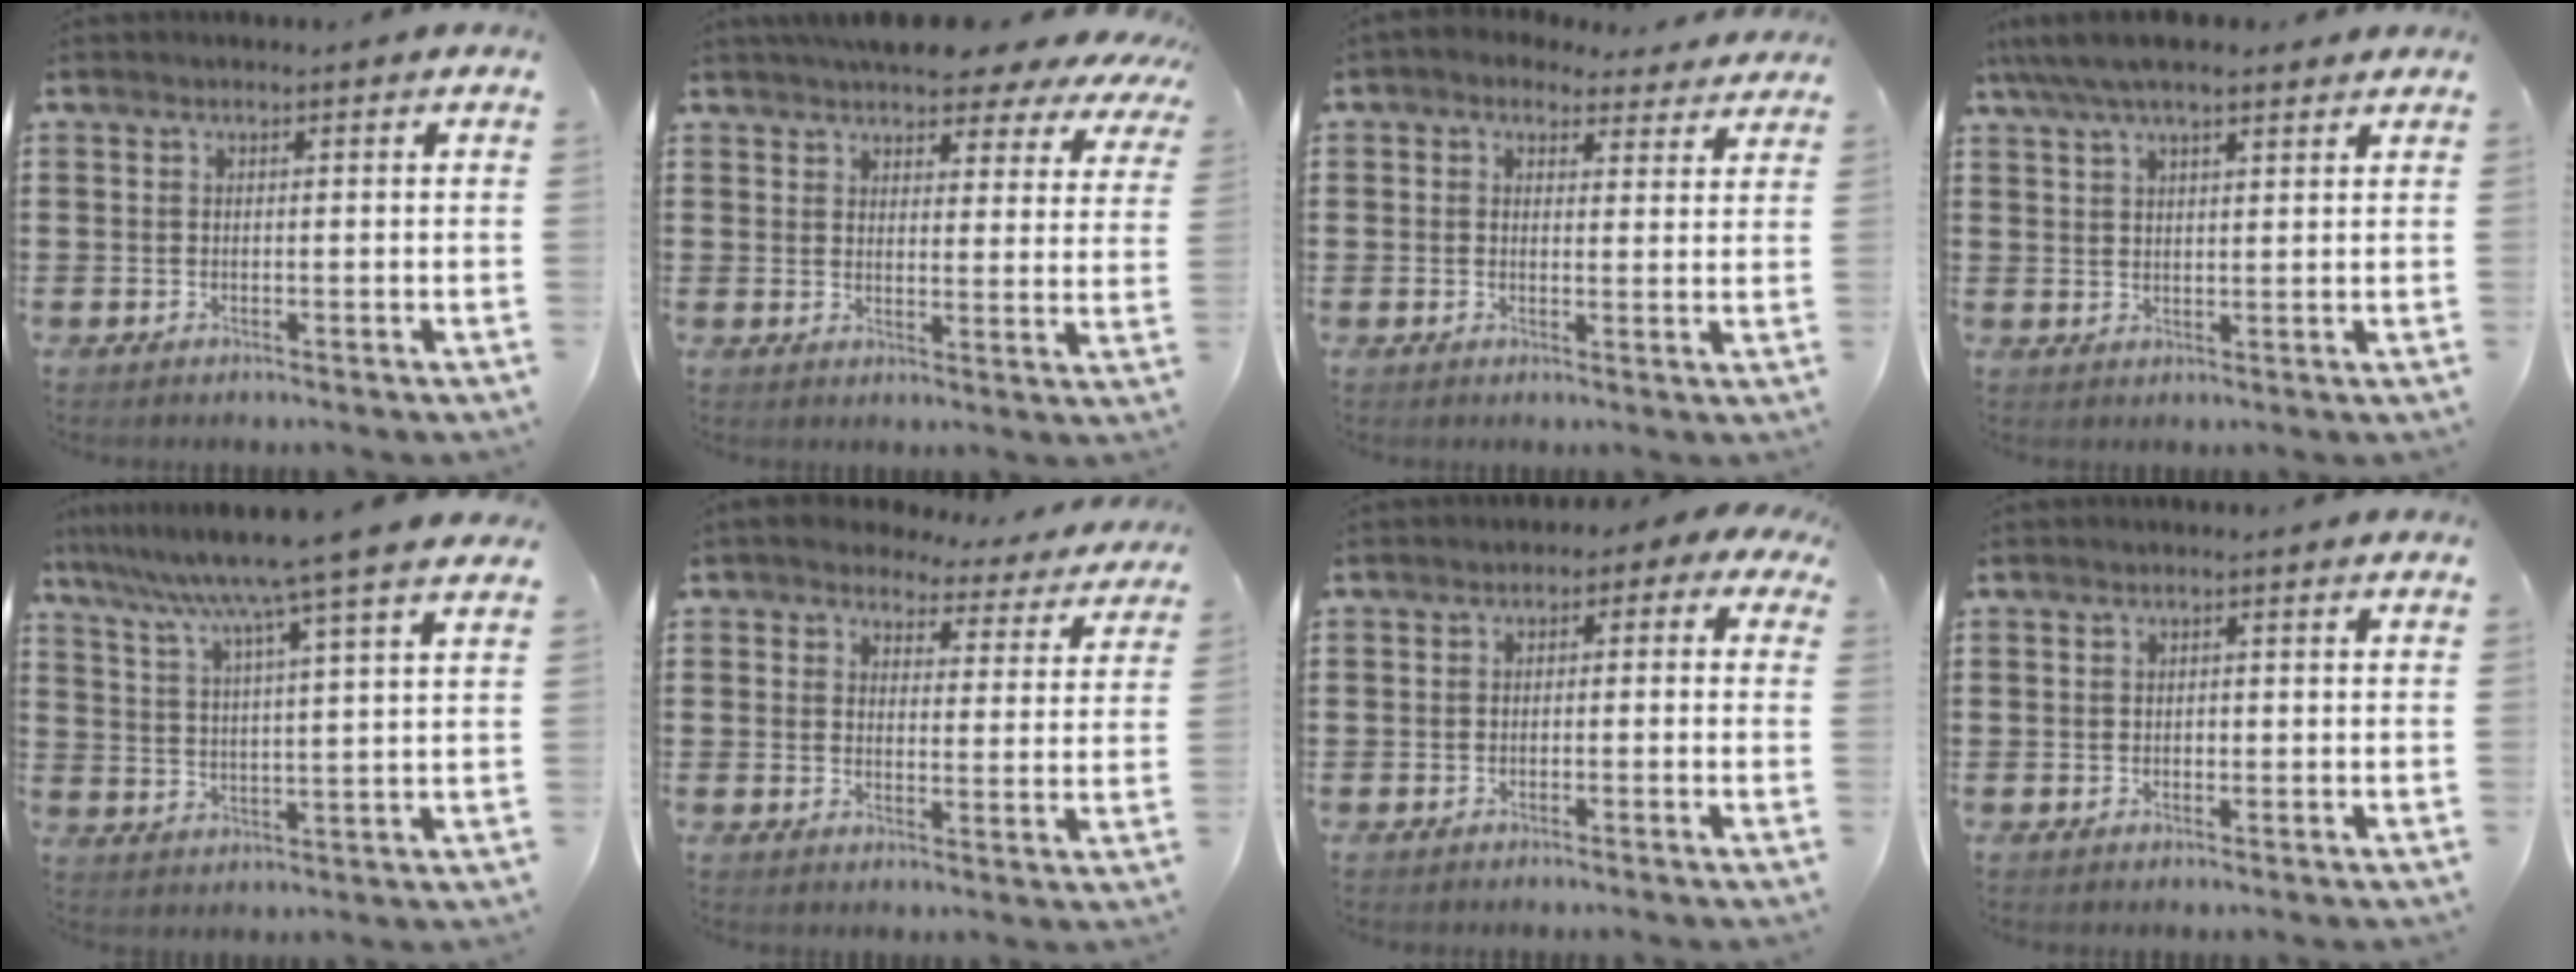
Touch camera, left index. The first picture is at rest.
{"total": 6.3, "force": [5.8, 1.8, 1.7], "torque": [-0.044, -0.033, 0.100]}
{"total": 2.9, "force": [2.4, 1.4, 0.8], "torque": [-0.018, -0.008, 0.040]}
{"total": 6.1, "force": [4.8, 1.8, 3.3], "torque": [-0.075, -0.004, 0.088]}
{"total": 8.4, "force": [7.0, -1.7, 4.3], "torque": [-0.111, -0.044, 0.110]}
{"total": 4.5, "force": [4.1, 1.4, 0.9], "torque": [-0.041, -0.019, 0.071]}
{"total": 2.1, "force": [-1.7, 1.0, 0.3], "torque": [-0.012, 0.006, -0.040]}
{"total": 0.6, "force": [-0.1, 0.5, 0.4], "torque": [-0.010, 0.003, -0.002]}